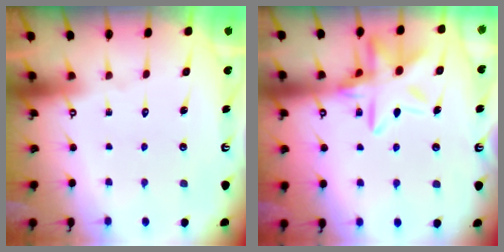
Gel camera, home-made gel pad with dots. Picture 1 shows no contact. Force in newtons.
{"total": 15.3, "press": 15.2, "slide": 1.2}